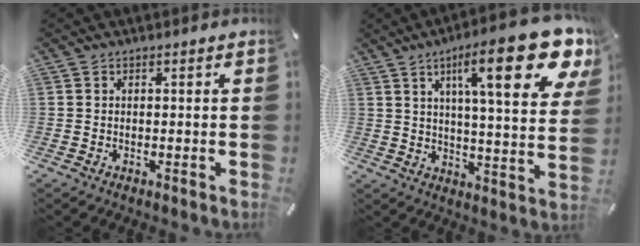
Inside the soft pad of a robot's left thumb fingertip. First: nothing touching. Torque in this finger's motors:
{"motor_torque": [3.22, 1.79, 2.11, -0.66, 0.53]}